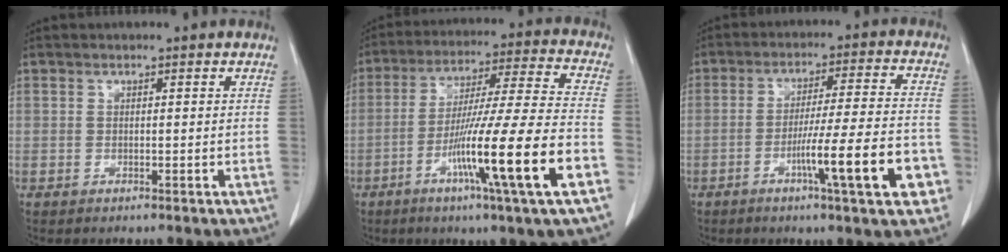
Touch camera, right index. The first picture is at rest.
{"total": 18.8, "force": [-7.4, -1.4, 17.2], "torque": [-0.299, -0.022, -0.127]}
{"total": 13.3, "force": [-5.2, 0.3, 12.2], "torque": [-0.189, -0.002, -0.078]}